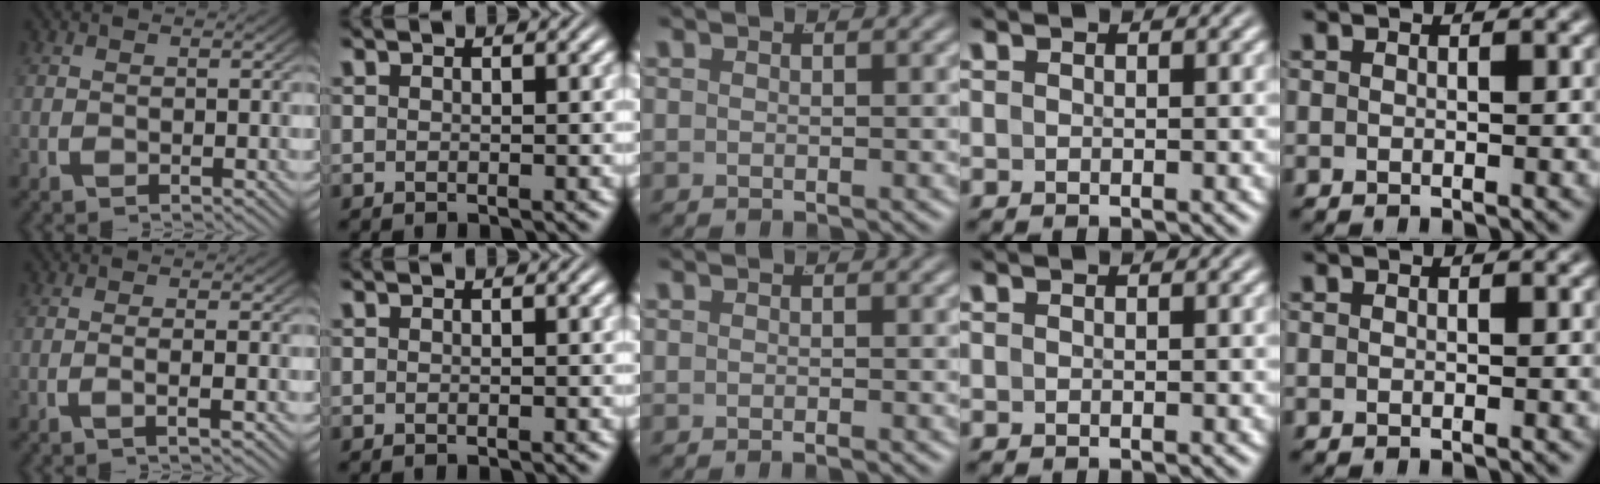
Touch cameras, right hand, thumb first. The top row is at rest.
{"thumb": {"total": 1.7, "force": [-0.4, -0.1, 1.7], "torque": [-0.037, 0.005, -0.009]}, "middle": {"total": 0.6, "force": [-0.5, -0.2, 0.1], "torque": [-0.003, 0.002, -0.010]}}